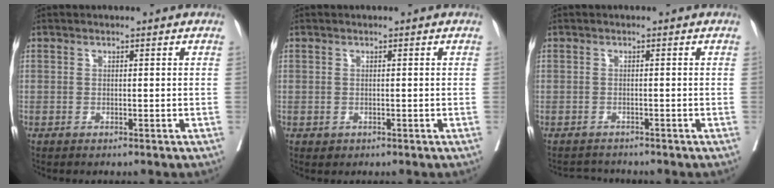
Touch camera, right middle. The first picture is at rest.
{"total": 0.6, "force": [-0.2, 0.5, 0.1], "torque": [-0.003, 0.002, 0.001]}
{"total": 1.9, "force": [-1.8, 0.3, -0.5], "torque": [0.010, -0.010, -0.030]}